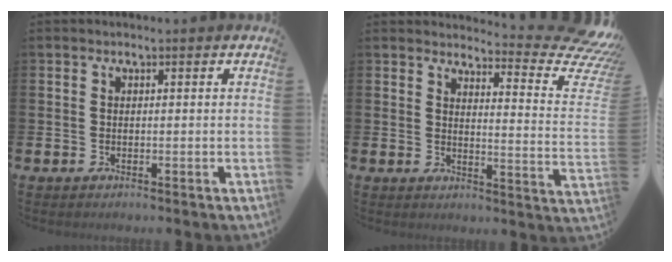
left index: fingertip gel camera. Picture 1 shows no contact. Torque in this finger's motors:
{"motor_torque": [1.05, -1.09, 0.38, 0.04]}